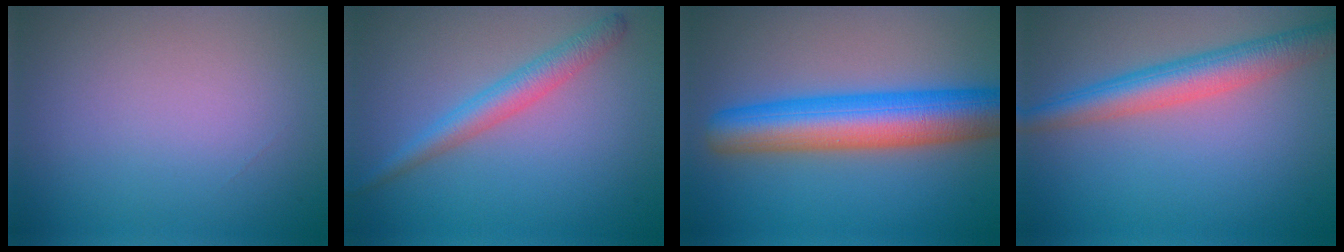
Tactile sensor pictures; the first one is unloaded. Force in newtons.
{"total": 3.0, "press": 3.0, "slide": 0.1}
{"total": 9.1, "press": 9.1, "slide": 0.2}
{"total": 5.1, "press": 5.1, "slide": 0.1}